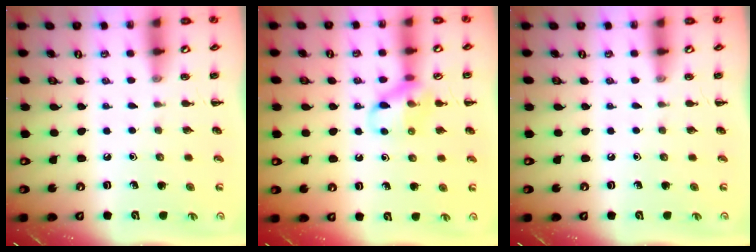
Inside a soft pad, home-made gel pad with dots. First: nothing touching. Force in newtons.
{"total": 11.2, "press": 11.1, "slide": 1.0}
{"total": 0.0}